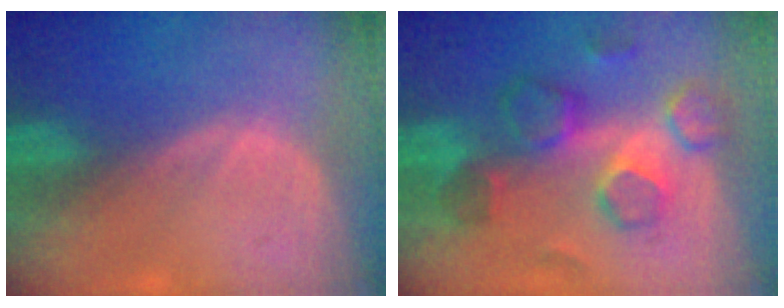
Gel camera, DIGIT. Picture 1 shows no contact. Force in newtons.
{"total": 8.4, "press": 8.2, "slide": 1.9}